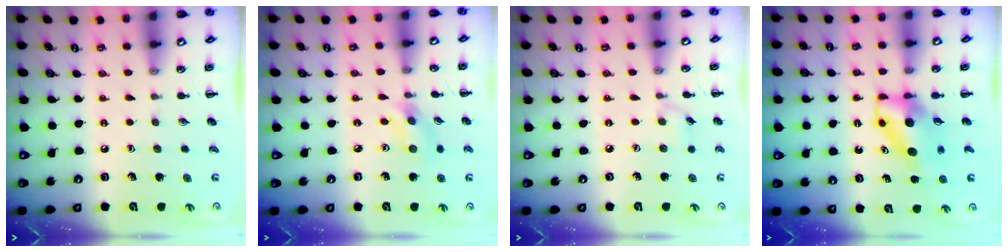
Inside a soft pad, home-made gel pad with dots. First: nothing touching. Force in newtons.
{"total": 2.6, "press": 2.6, "slide": 0.6}
{"total": 3.8, "press": 3.6, "slide": 0.9}
{"total": 6.1, "press": 5.9, "slide": 1.6}